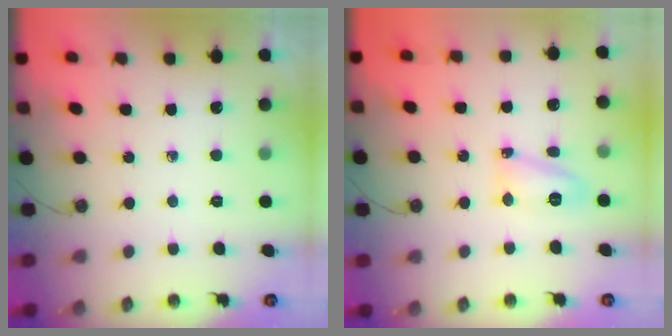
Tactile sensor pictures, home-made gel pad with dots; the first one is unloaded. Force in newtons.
{"total": 10.6, "press": 10.6, "slide": 0.7}